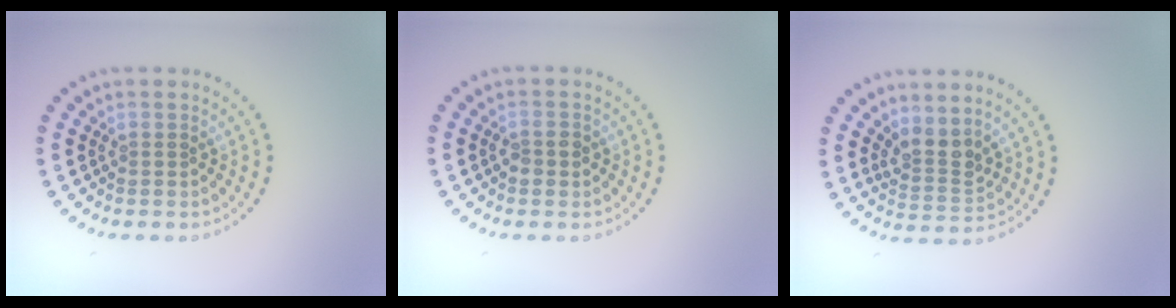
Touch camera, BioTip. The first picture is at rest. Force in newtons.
{"total": 1.3, "press": 1.3, "slide": 0.2}
{"total": 2.6, "press": 1.9, "slide": 1.8}